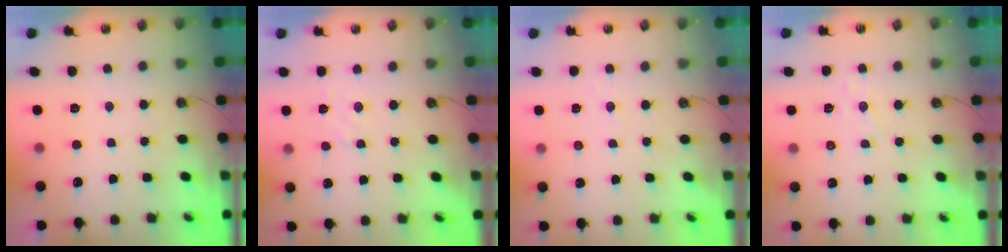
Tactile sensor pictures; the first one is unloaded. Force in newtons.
{"total": 4.6, "press": 4.6, "slide": 0.6}
{"total": 2.9, "press": 2.9, "slide": 0.3}
{"total": 5.3, "press": 5.3, "slide": 0.6}